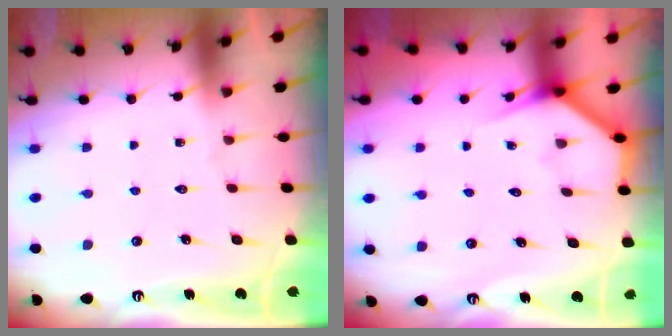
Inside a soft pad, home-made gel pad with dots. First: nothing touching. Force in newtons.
{"total": 3.6, "press": 3.6, "slide": 0.3}